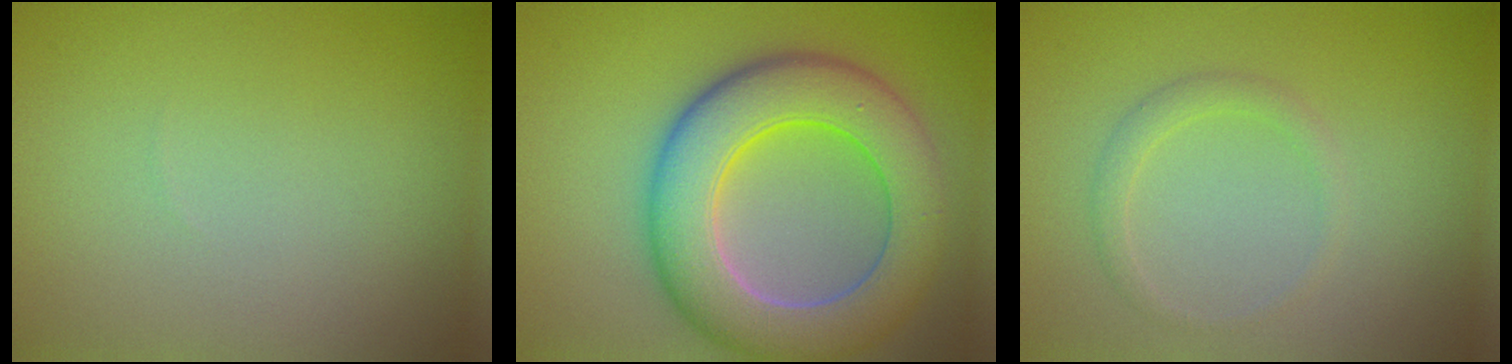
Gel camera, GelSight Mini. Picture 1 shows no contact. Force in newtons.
{"total": 9.9, "press": 9.8, "slide": 0.7}
{"total": 1.4, "press": 1.4, "slide": 0.1}